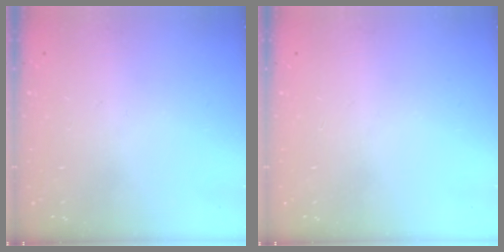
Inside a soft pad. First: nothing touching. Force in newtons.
{"total": 0.0}